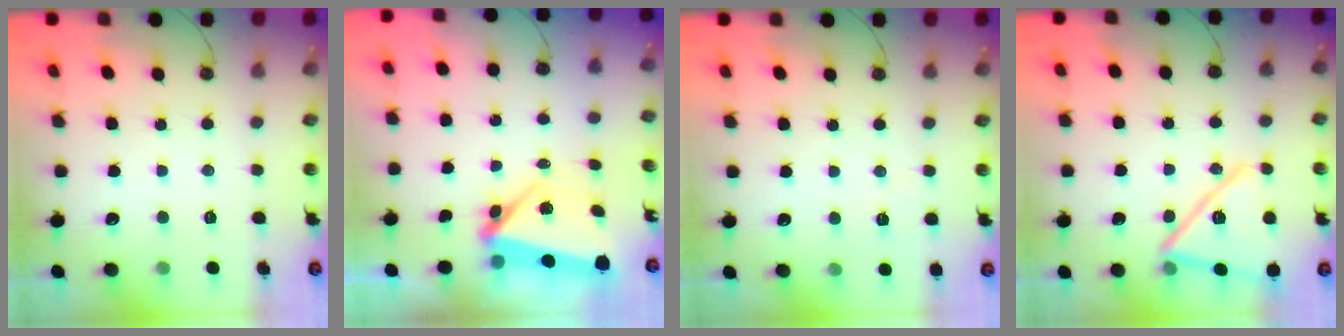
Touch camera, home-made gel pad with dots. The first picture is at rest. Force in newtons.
{"total": 5.8, "press": 4.9, "slide": 3.1}
{"total": 2.3, "press": 2.2, "slide": 0.5}
{"total": 17.4, "press": 17.3, "slide": 1.3}